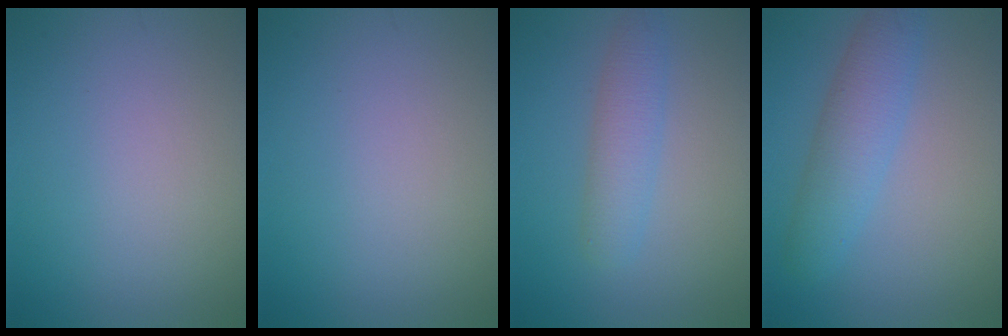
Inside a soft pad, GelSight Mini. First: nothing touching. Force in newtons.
{"total": 0.0}
{"total": 3.0, "press": 3.0, "slide": 0.1}
{"total": 4.1, "press": 4.1, "slide": 0.1}